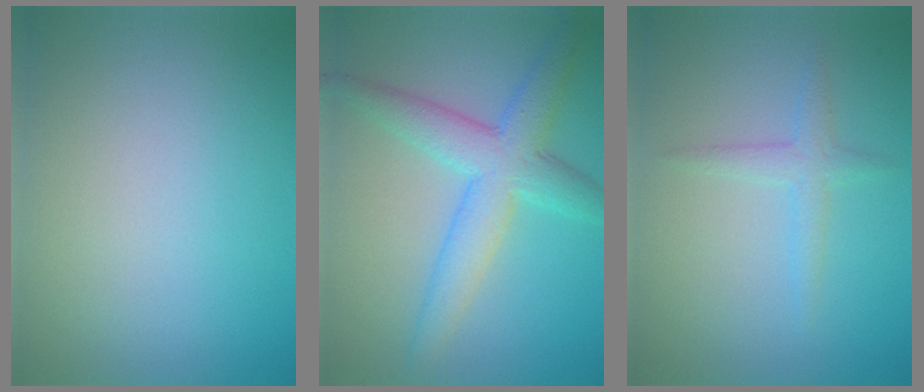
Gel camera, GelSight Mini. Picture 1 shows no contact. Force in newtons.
{"total": 5.5, "press": 5.5, "slide": 0.1}
{"total": 1.7, "press": 1.7, "slide": 0.1}